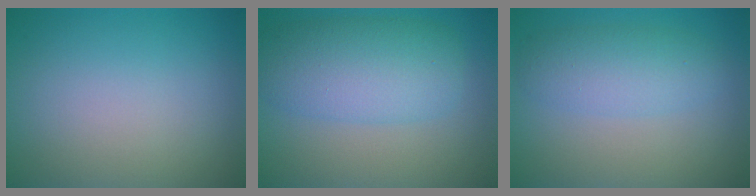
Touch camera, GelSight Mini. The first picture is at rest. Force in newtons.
{"total": 6.5, "press": 6.5, "slide": 0.1}
{"total": 3.7, "press": 3.7, "slide": 0.1}